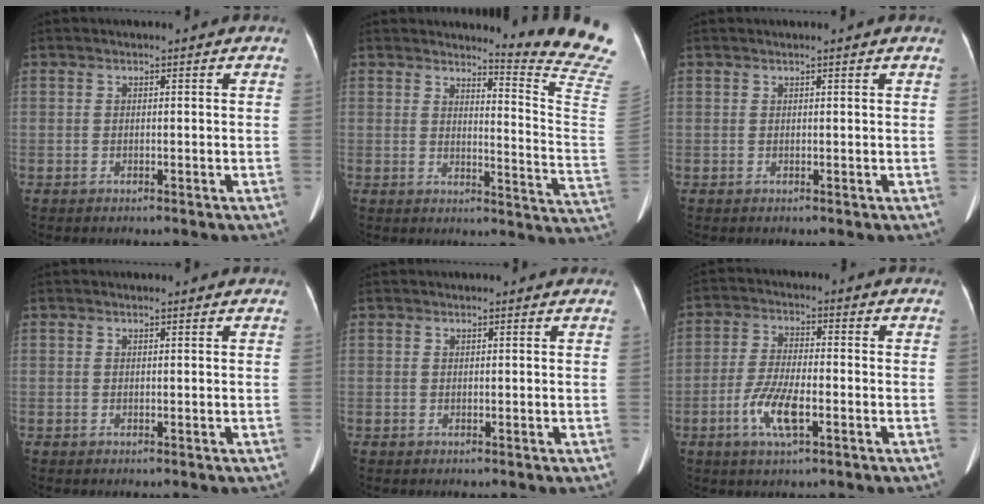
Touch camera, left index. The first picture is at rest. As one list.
[{"total": 14.6, "force": [14.1, -2.8, 2.3], "torque": [-0.027, -0.164, 0.140]}, {"total": 0.9, "force": [0.8, -0.1, 0.4], "torque": [-0.013, 0.010, 0.014]}, {"total": 1.0, "force": [1.0, 0.1, 0.3], "torque": [-0.014, 0.010, 0.011]}, {"total": 1.2, "force": [1.2, 0.1, 0.2], "torque": [-0.011, 0.004, 0.011]}, {"total": 7.0, "force": [-2.9, 1.7, 6.2], "torque": [-0.131, -0.005, -0.054]}]